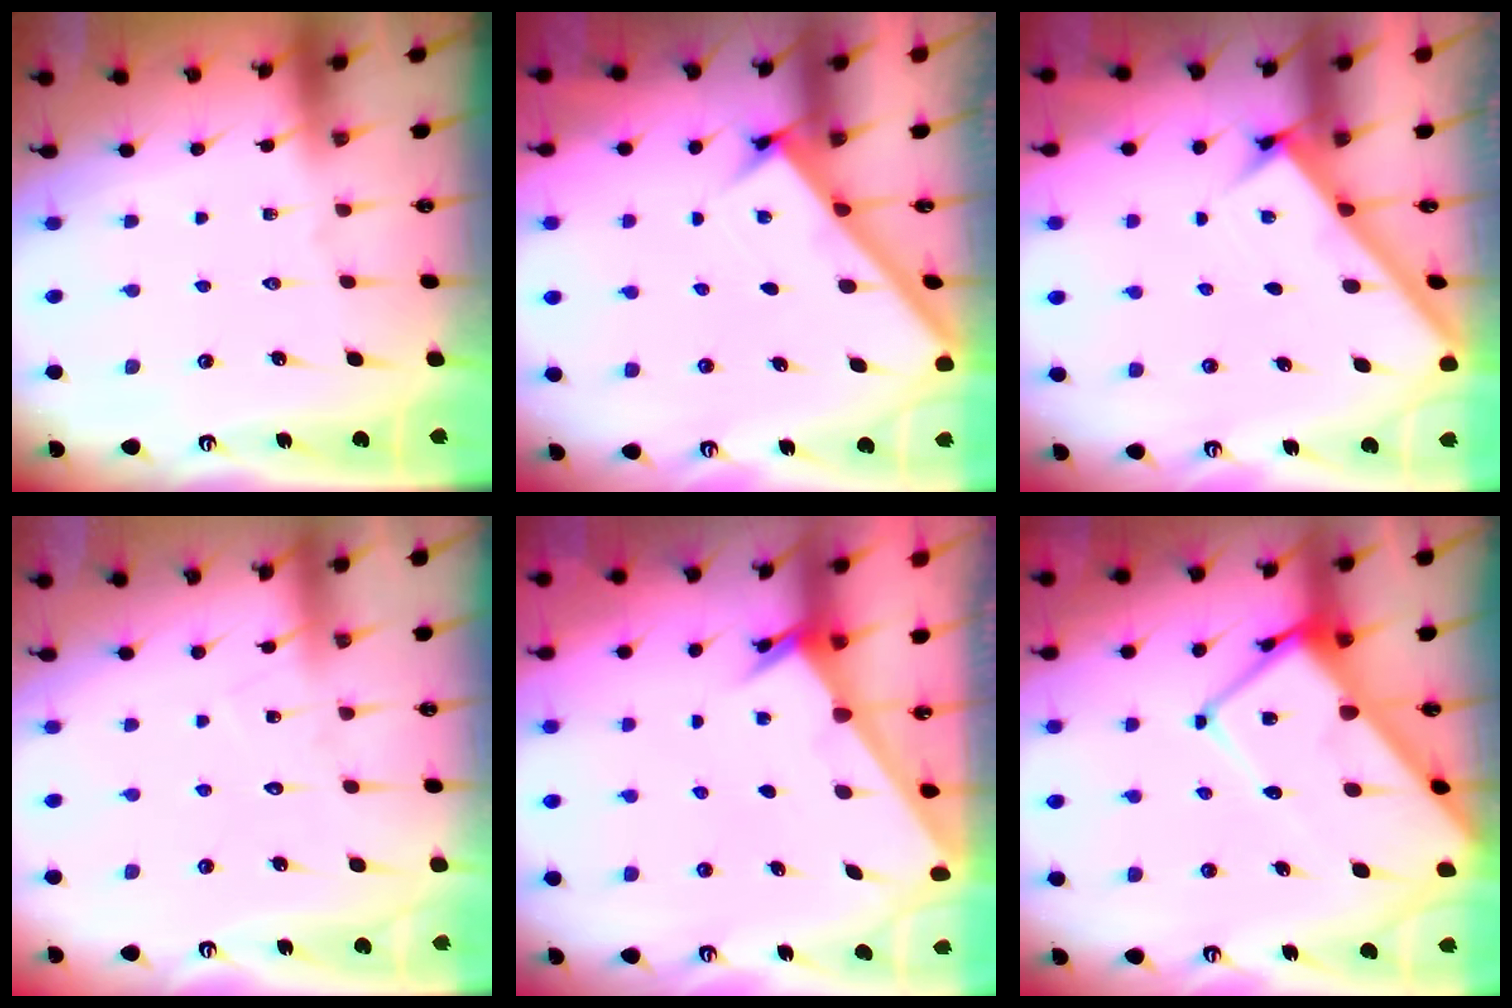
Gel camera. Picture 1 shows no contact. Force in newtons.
{"total": 2.8, "press": 2.8, "slide": 0.4}
{"total": 2.7, "press": 2.7, "slide": 0.3}
{"total": 5.6, "press": 5.6, "slide": 0.3}
{"total": 2.2, "press": 2.2, "slide": 0.2}
{"total": 14.5, "press": 14.5, "slide": 1.5}